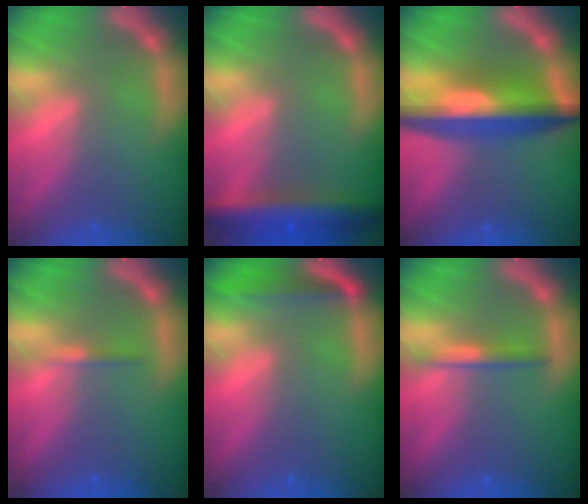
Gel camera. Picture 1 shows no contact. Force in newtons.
{"total": 7.0}
{"total": 9.0}
{"total": 0.9}
{"total": 3.0}
{"total": 2.0}